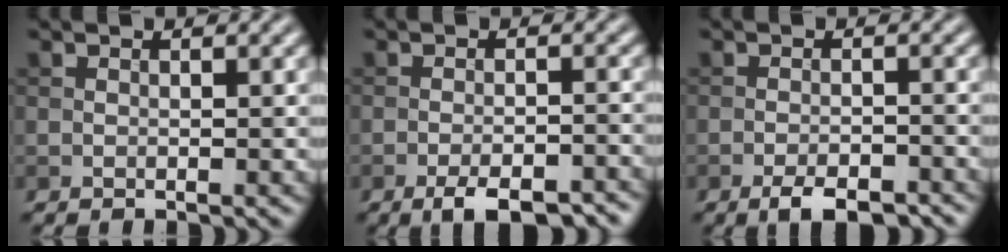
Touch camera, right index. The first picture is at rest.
{"total": 5.5, "force": [-3.9, 1.6, 3.5], "torque": [-0.056, -0.006, -0.057]}
{"total": 4.1, "force": [-2.9, 1.3, 2.5], "torque": [-0.041, -0.002, -0.047]}